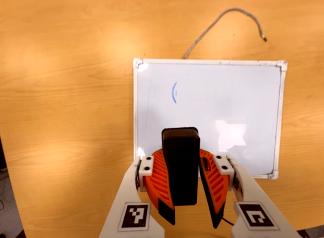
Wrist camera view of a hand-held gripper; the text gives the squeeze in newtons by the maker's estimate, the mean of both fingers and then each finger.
{"total": 12.9, "left": 11.6, "right": 14.2}